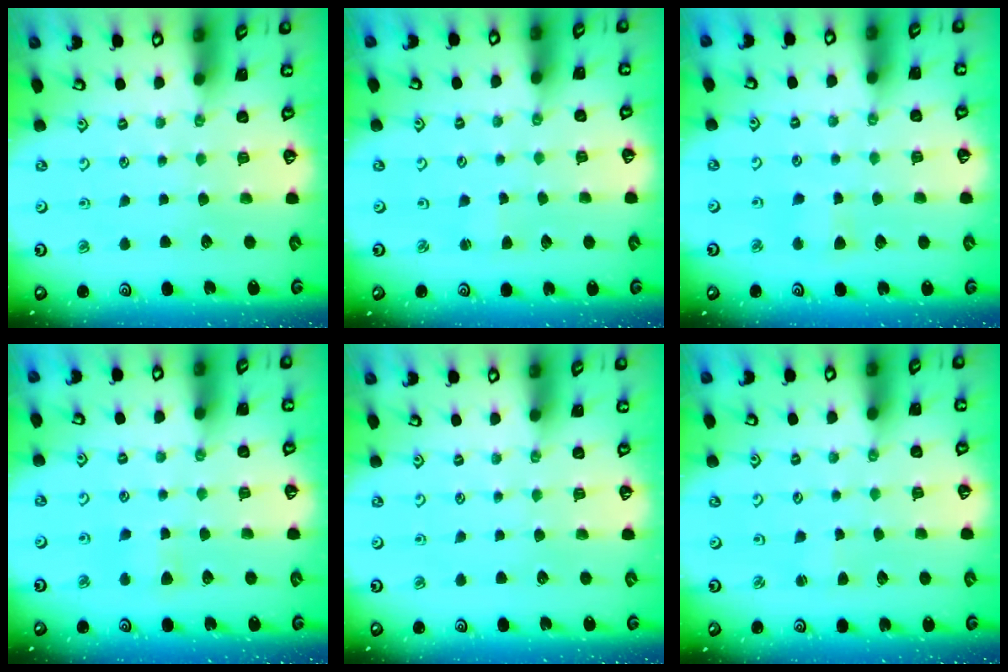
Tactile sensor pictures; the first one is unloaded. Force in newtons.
{"total": 1.5, "press": 1.5, "slide": 0.1}
{"total": 2.7, "press": 2.6, "slide": 0.8}
{"total": 3.5, "press": 3.4, "slide": 0.5}
{"total": 0.0}
{"total": 1.5, "press": 1.5, "slide": 0.1}